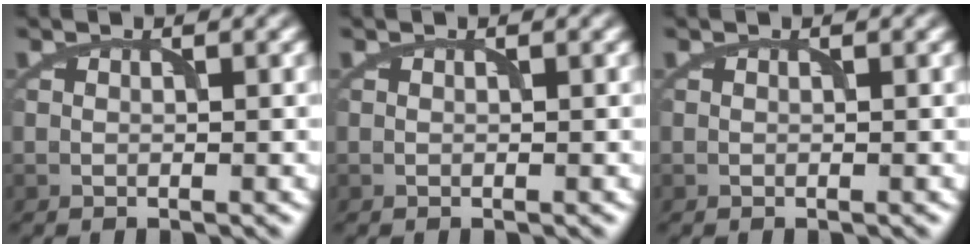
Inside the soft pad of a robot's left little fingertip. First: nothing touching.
{"total": 0.0}
{"total": 0.0}